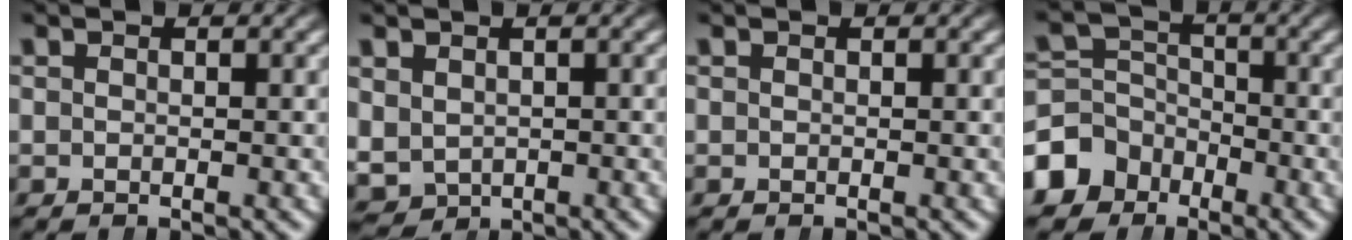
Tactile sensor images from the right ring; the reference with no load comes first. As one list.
[{"total": 5.8, "force": [-1.5, 5.2, 2.2], "torque": [-0.057, -0.039, -0.003]}, {"total": 0.0}, {"total": 7.0, "force": [-3.0, 5.9, 2.2], "torque": [-0.041, -0.032, -0.046]}]